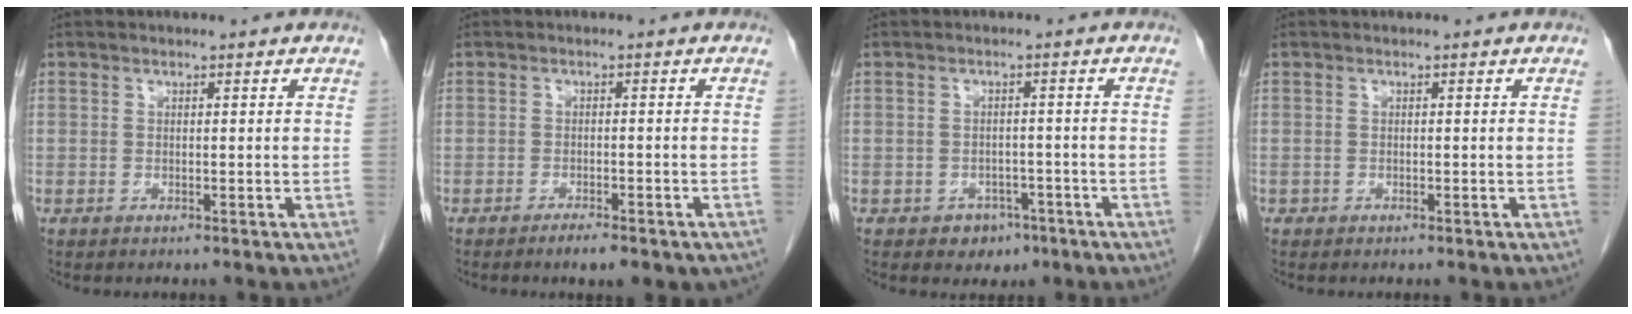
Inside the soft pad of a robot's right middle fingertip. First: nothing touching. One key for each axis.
{"total": 4.3, "fx": -3.2, "fy": 1.1, "fz": 2.7, "tx": -0.032, "ty": -0.005, "tz": -0.036}
{"total": 3.4, "fx": -2.0, "fy": 2.6, "fz": 0.9, "tx": -0.008, "ty": 0.010, "tz": -0.018}
{"total": 0.0}